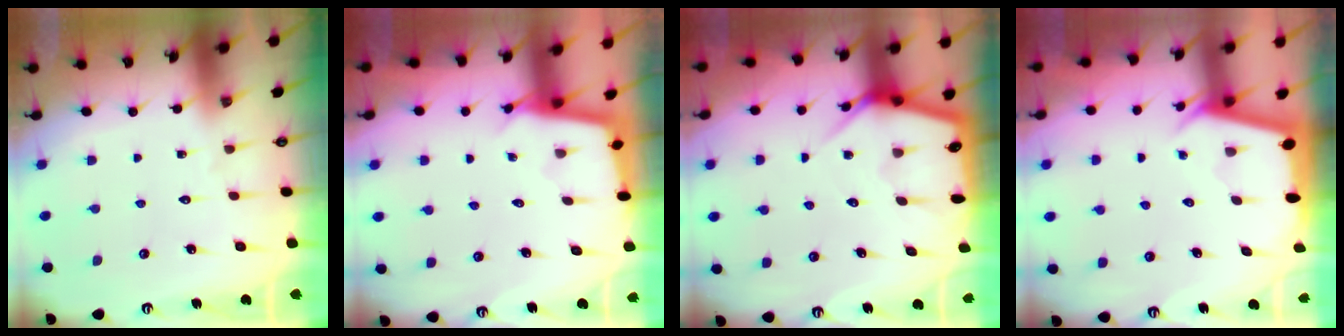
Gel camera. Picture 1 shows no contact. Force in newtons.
{"total": 2.5, "press": 2.5, "slide": 0.2}
{"total": 6.4, "press": 6.3, "slide": 0.4}
{"total": 2.3, "press": 2.3, "slide": 0.3}